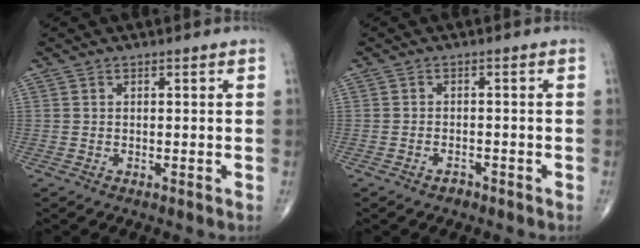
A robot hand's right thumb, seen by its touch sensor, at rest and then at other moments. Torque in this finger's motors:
{"motor_torque": [-0.76, 0.05, -0.26, -0.19, 0.01]}